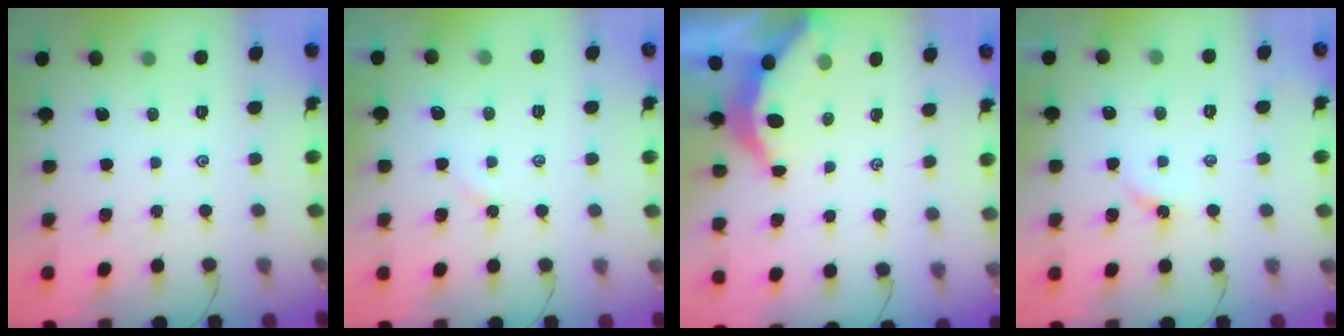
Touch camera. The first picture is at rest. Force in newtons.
{"total": 2.5, "press": 2.5, "slide": 0.4}
{"total": 3.3, "press": 3.3, "slide": 0.3}
{"total": 2.9, "press": 2.8, "slide": 0.4}